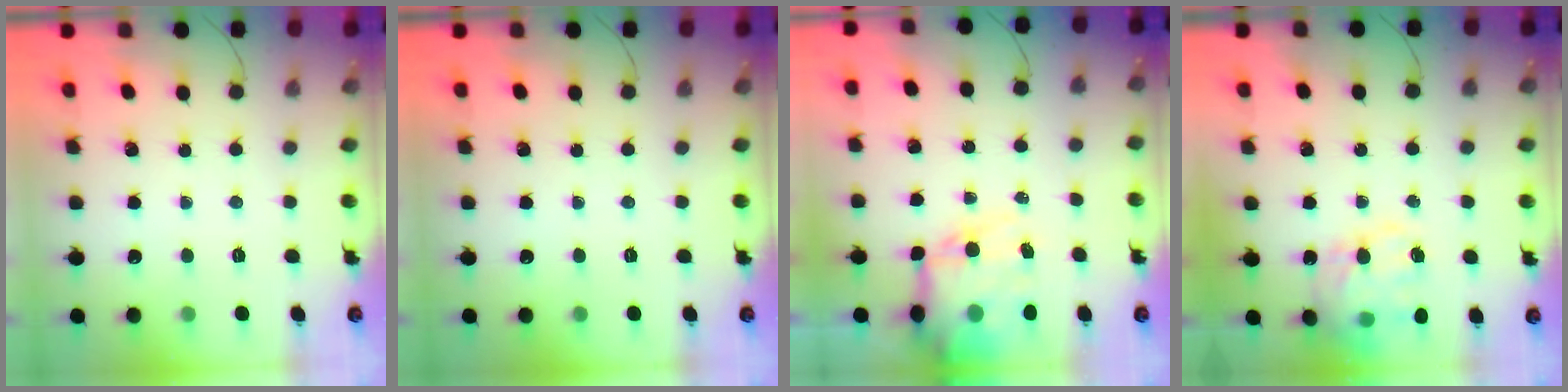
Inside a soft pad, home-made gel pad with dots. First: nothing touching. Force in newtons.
{"total": 0.0}
{"total": 15.5, "press": 15.1, "slide": 3.8}
{"total": 18.1, "press": 17.7, "slide": 3.8}